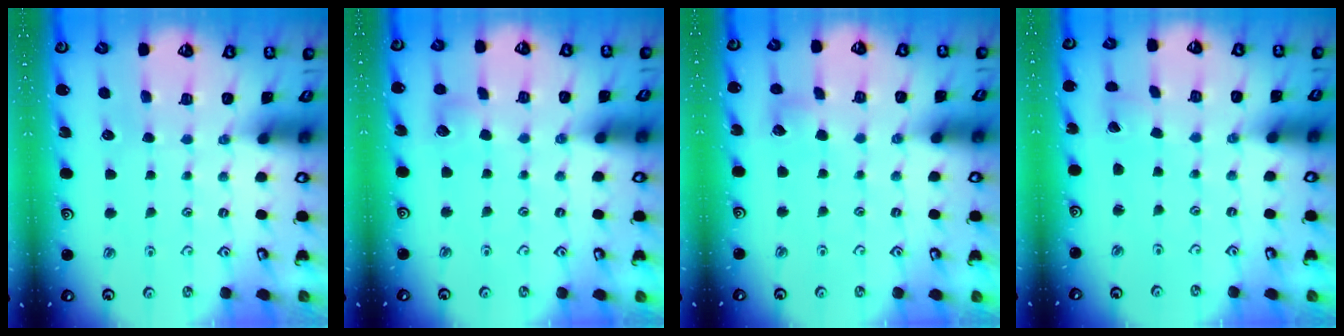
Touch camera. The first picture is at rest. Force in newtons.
{"total": 7.5, "press": 7.5, "slide": 0.7}
{"total": 3.9, "press": 3.8, "slide": 0.6}
{"total": 1.7, "press": 1.7, "slide": 0.1}